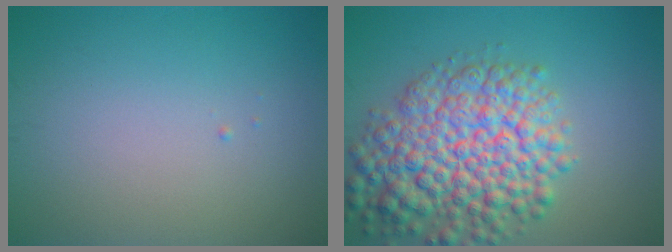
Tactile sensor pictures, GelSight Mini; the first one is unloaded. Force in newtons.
{"total": 9.5, "press": 9.5, "slide": 0.4}